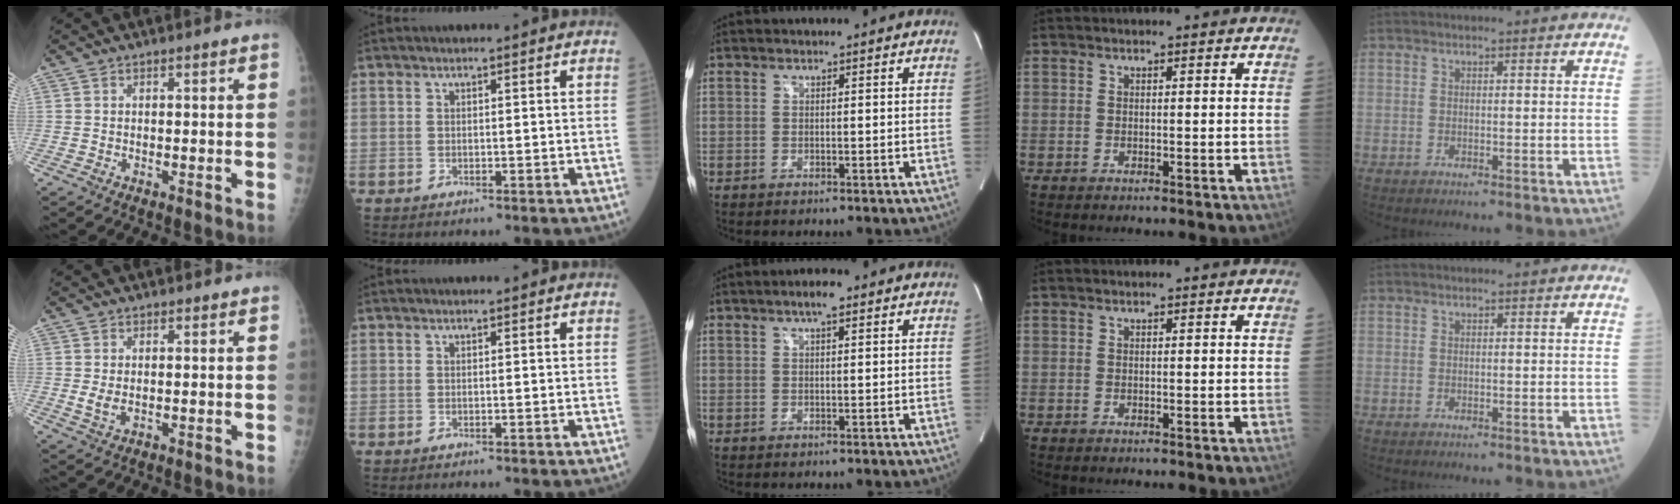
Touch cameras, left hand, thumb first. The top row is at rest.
{"thumb": {"total": 2.6, "force": [0.6, 1.7, 1.8], "torque": [-0.031, -0.008, 0.015]}, "middle": {"total": 2.9, "force": [1.7, 0.5, 2.2], "torque": [-0.042, 0.008, 0.028]}}